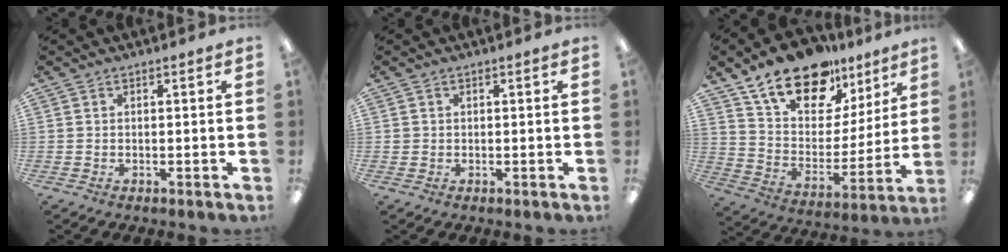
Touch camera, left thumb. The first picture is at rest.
{"total": 0.8, "force": [0.1, 0.8, 0.1], "torque": [-0.001, 0.006, 0.000]}
{"total": 18.9, "force": [14.6, 9.2, 7.7], "torque": [-0.144, -0.098, 0.261]}